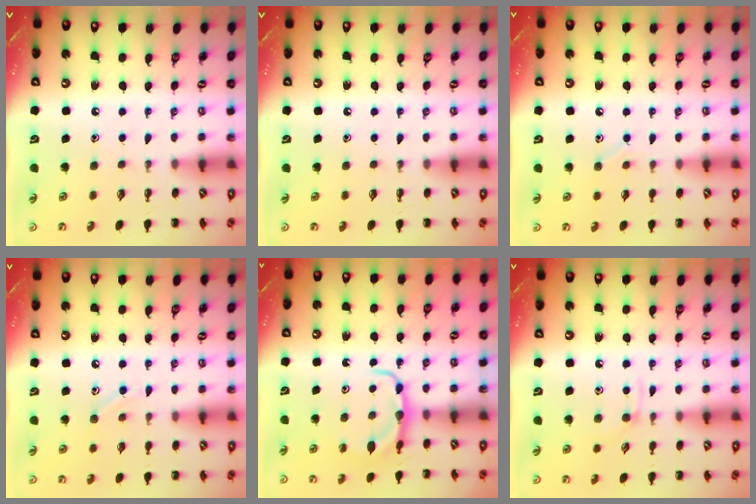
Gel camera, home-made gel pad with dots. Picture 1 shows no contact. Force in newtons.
{"total": 0.0}
{"total": 6.1, "press": 5.9, "slide": 1.5}
{"total": 6.5, "press": 6.2, "slide": 1.9}
{"total": 7.2, "press": 7.1, "slide": 0.8}
{"total": 2.8, "press": 2.7, "slide": 0.9}